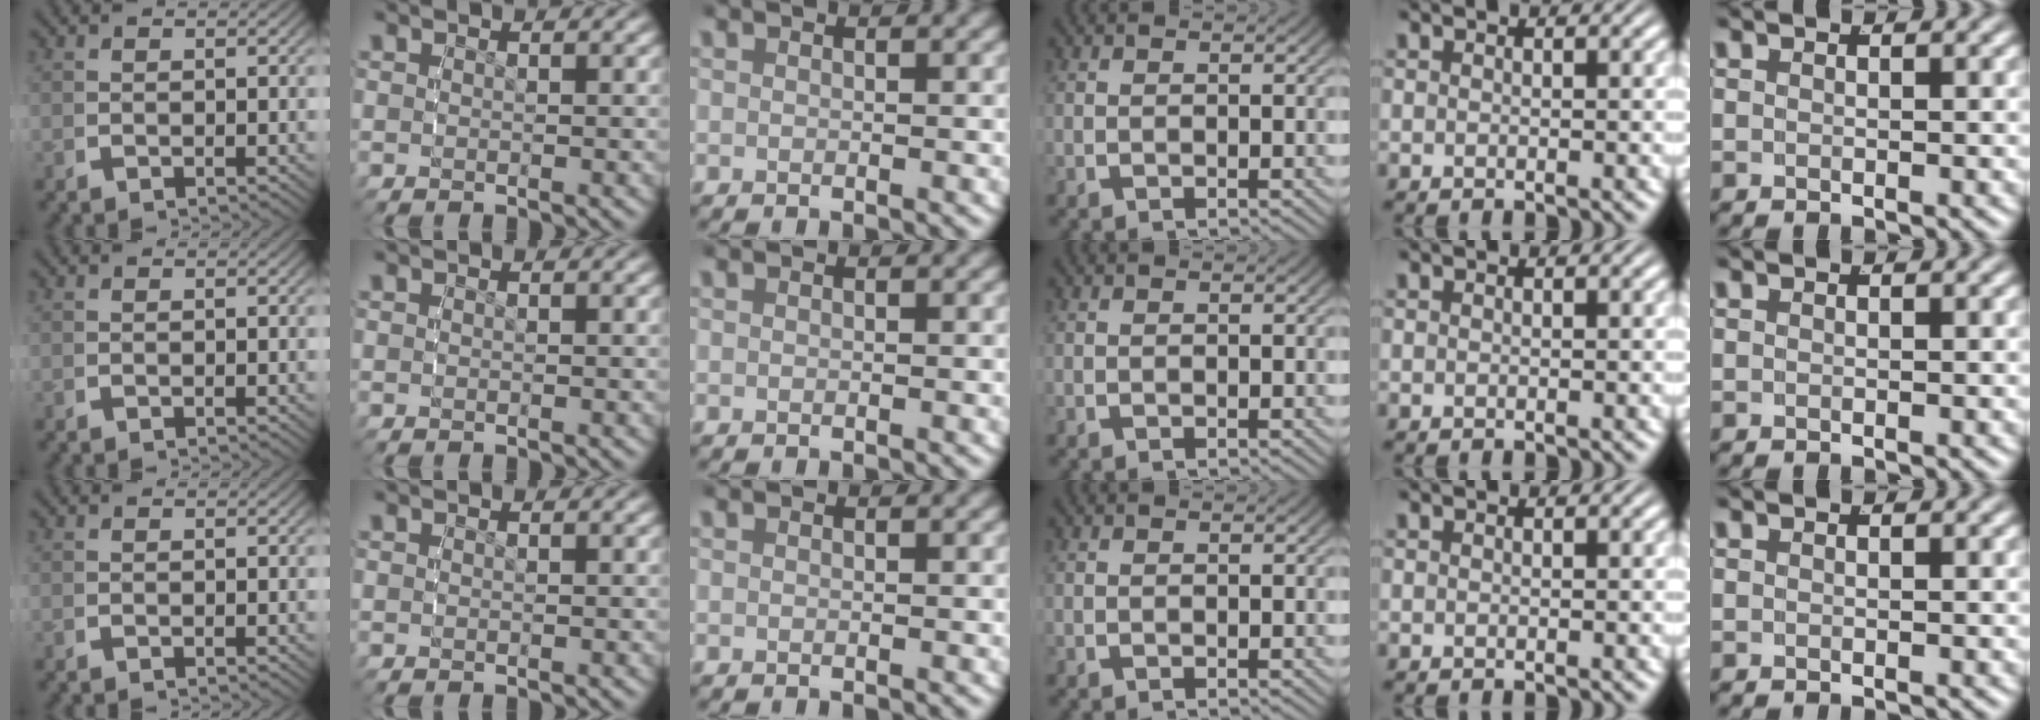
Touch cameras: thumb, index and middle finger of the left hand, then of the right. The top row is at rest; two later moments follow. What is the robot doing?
{"motion": "reach", "object": "markers"}